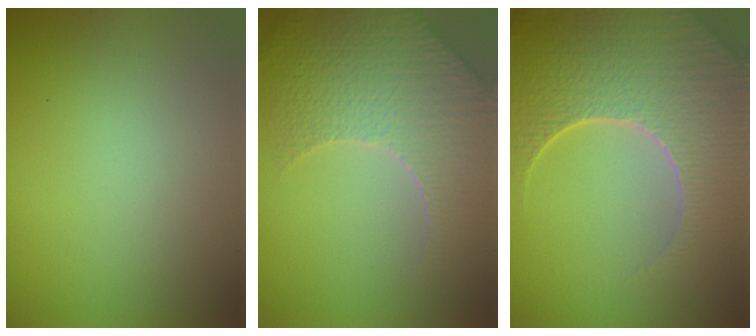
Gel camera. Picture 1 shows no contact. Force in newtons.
{"total": 7.4, "press": 5.7, "slide": 4.8}
{"total": 9.2, "press": 6.6, "slide": 6.4}